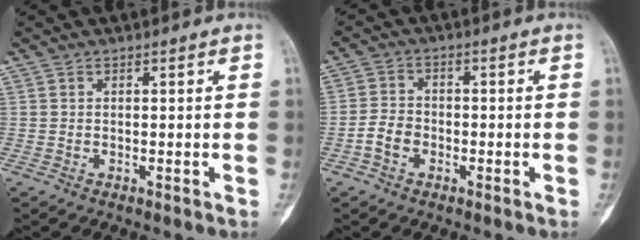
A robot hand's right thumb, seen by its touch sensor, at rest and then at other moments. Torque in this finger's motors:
{"motor_torque": [0.84, 0.45, 0.25, -0.36, 0.09]}